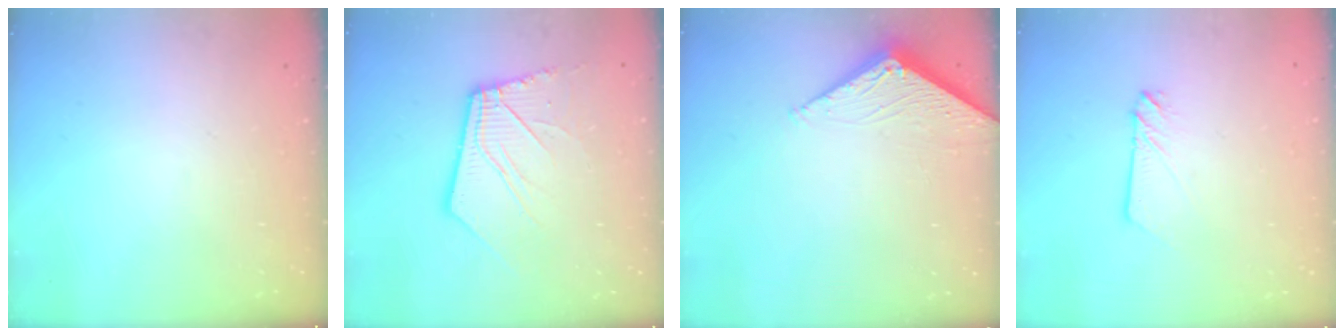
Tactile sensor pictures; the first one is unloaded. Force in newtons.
{"total": 12.4, "press": 12.3, "slide": 1.7}
{"total": 2.8, "press": 2.8, "slide": 0.3}
{"total": 2.3, "press": 2.3, "slide": 0.3}